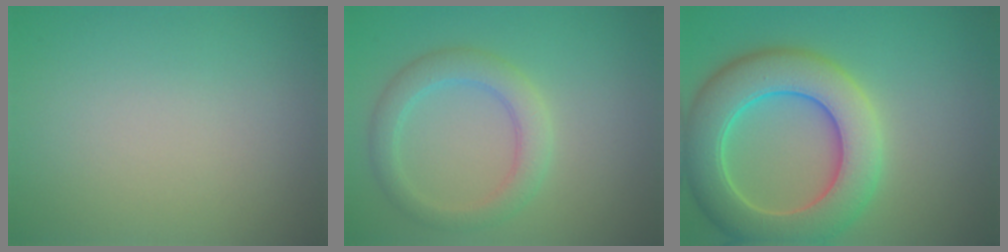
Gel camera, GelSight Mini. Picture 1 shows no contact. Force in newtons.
{"total": 3.4, "press": 3.4, "slide": 0.1}
{"total": 9.3, "press": 9.3, "slide": 0.5}